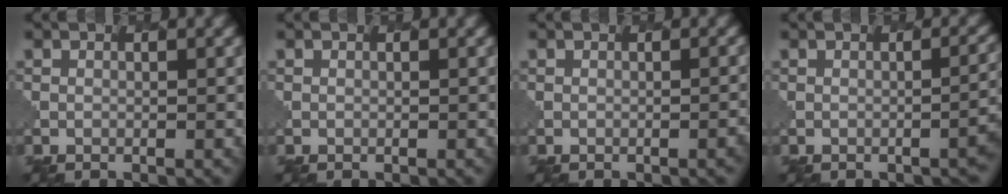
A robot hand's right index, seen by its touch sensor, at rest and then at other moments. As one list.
[{"total": 0.0}, {"total": 1.1, "force": [-0.5, 0.3, 1.0], "torque": [-0.009, 0.003, -0.009]}, {"total": 2.6, "force": [-0.9, 1.0, 2.3], "torque": [-0.010, 0.006, -0.013]}]